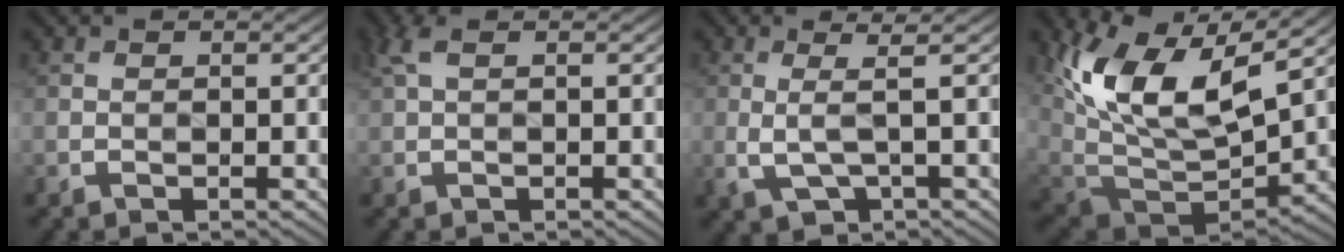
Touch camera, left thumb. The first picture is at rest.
{"total": 2.2, "force": [0.9, 0.7, 1.8], "torque": [-0.046, 0.009, 0.017]}
{"total": 3.6, "force": [0.5, 0.7, 3.5], "torque": [-0.075, 0.003, 0.010]}
{"total": 15.7, "force": [7.1, 7.8, 11.6], "torque": [-0.256, 0.013, 0.142]}